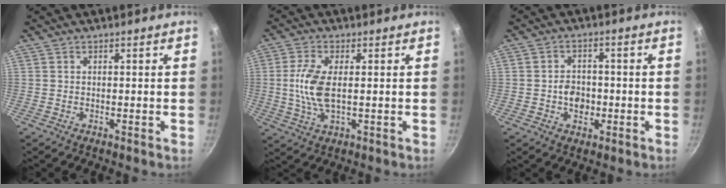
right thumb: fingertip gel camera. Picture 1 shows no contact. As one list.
[{"total": 8.1, "force": [0.4, 3.4, 7.3], "torque": [-0.161, 0.000, 0.005]}, {"total": 5.3, "force": [-1.2, 4.1, 3.2], "torque": [-0.028, 0.013, -0.020]}]